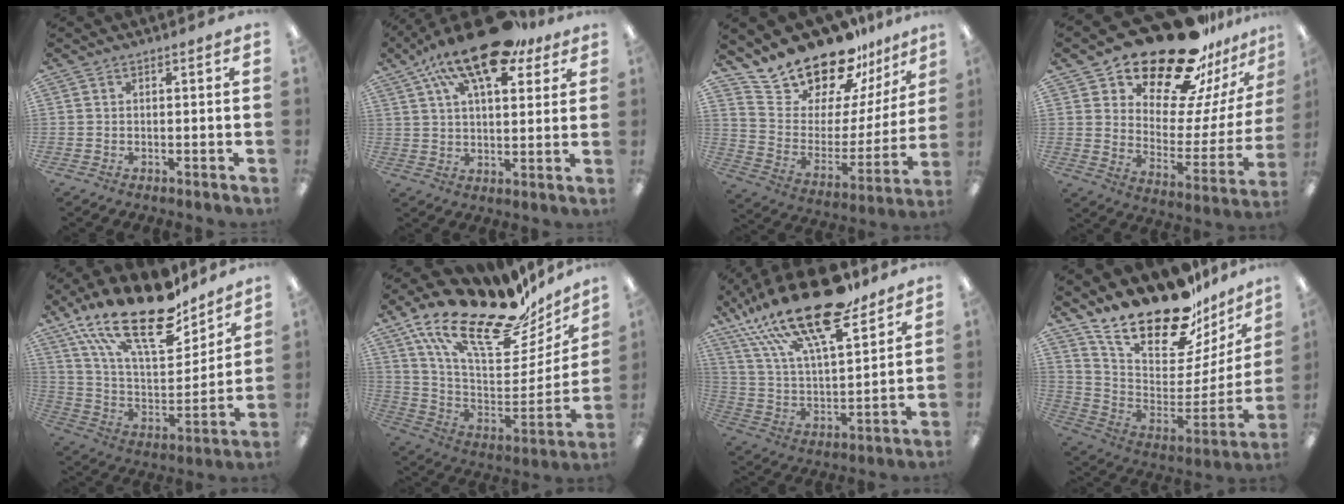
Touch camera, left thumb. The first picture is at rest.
{"total": 17.7, "force": [10.2, 7.9, 12.2], "torque": [-0.196, -0.037, 0.170]}
{"total": 20.4, "force": [18.7, 7.0, 4.4], "torque": [-0.093, -0.159, 0.338]}
{"total": 25.9, "force": [20.7, 10.4, 11.7], "torque": [-0.174, -0.144, 0.360]}
{"total": 25.1, "force": [17.2, 9.8, 15.5], "torque": [-0.278, -0.109, 0.294]}
{"total": 24.9, "force": [18.2, 8.9, 14.5], "torque": [-0.228, -0.130, 0.312]}
{"total": 25.0, "force": [17.8, 8.2, 15.5], "torque": [-0.272, -0.111, 0.302]}
{"total": 22.1, "force": [18.2, 7.5, 9.8], "torque": [-0.159, -0.145, 0.319]}